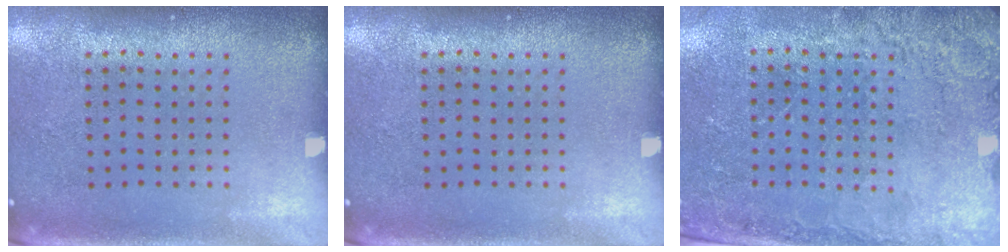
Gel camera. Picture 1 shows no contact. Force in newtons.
{"total": 0.0}
{"total": 2.4, "press": 2.4, "slide": 0.6}